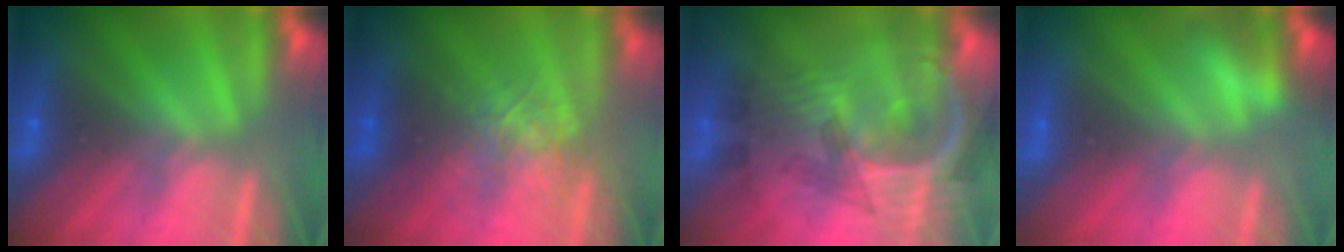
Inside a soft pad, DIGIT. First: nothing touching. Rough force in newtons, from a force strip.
{"total": 2.6}
{"total": 6.2}
{"total": 2.8}